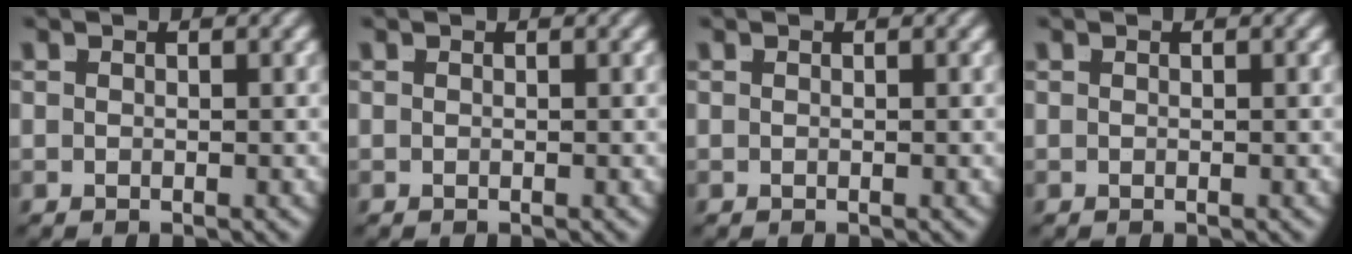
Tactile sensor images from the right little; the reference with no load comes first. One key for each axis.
{"total": 0.0}
{"total": 0.0}
{"total": 0.0}